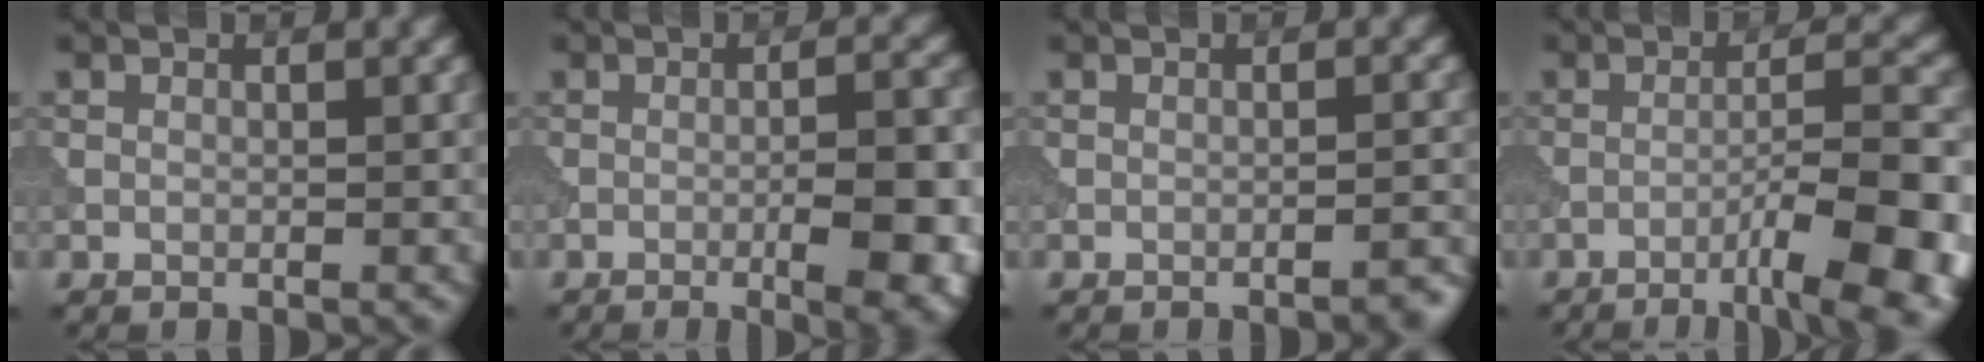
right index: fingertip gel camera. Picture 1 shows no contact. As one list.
[{"total": 8.1, "force": [-2.2, 2.6, 7.4], "torque": [-0.082, 0.005, -0.019]}, {"total": 1.9, "force": [-1.5, 0.4, 1.1], "torque": [-0.004, 0.007, -0.022]}, {"total": 10.8, "force": [-5.1, 2.6, 9.1], "torque": [-0.116, 0.006, -0.064]}]